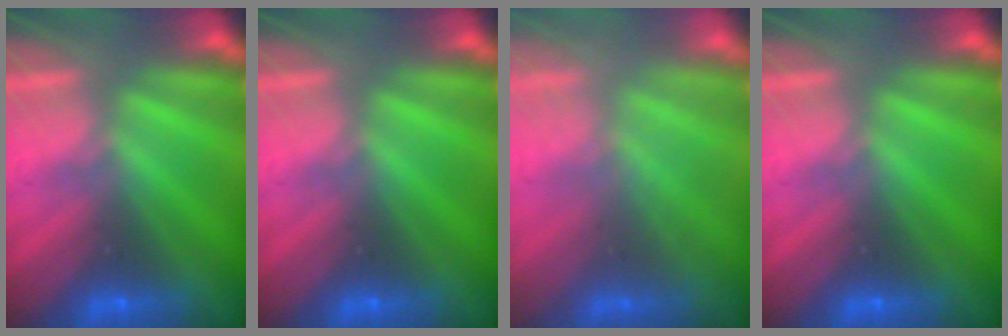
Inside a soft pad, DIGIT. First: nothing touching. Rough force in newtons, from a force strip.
{"total": 0.0}
{"total": 2.3}
{"total": 0.0}